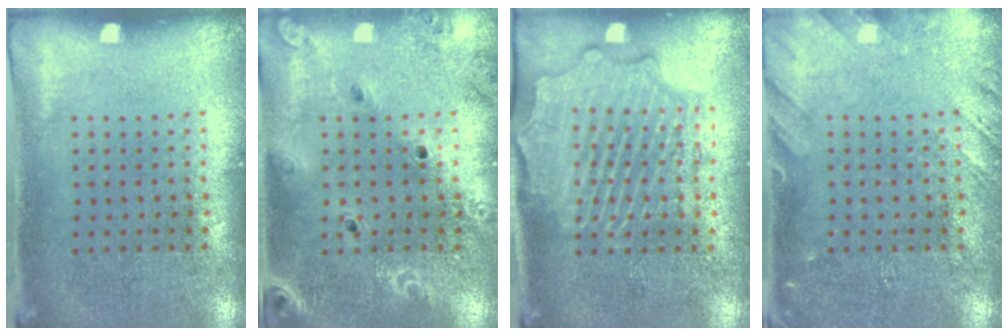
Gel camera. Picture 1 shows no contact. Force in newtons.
{"total": 1.9, "press": 1.8, "slide": 0.7}
{"total": 2.2, "press": 2.2, "slide": 0.2}
{"total": 2.1, "press": 2.1, "slide": 0.2}